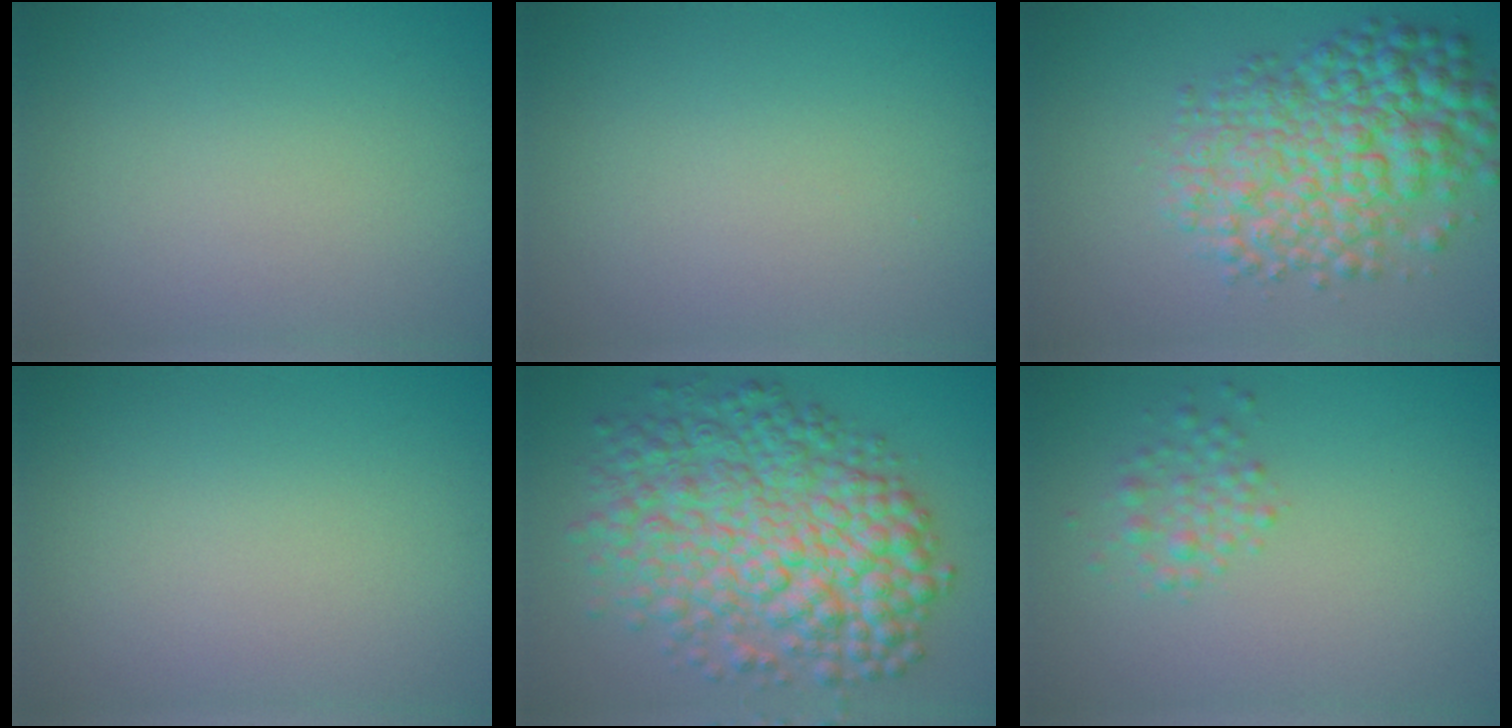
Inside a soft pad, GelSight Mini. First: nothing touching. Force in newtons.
{"total": 0.0}
{"total": 8.1, "press": 8.1, "slide": 0.2}
{"total": 0.0}
{"total": 10.5, "press": 10.5, "slide": 0.1}
{"total": 1.9, "press": 1.9, "slide": 0.1}